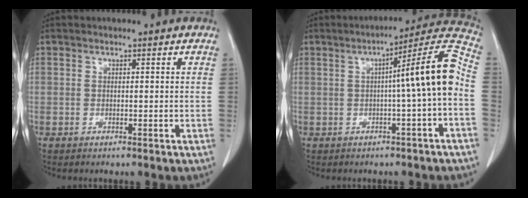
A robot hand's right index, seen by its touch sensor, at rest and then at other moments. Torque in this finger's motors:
{"motor_torque": [1.27, 0.14, 0.60, 0.12]}